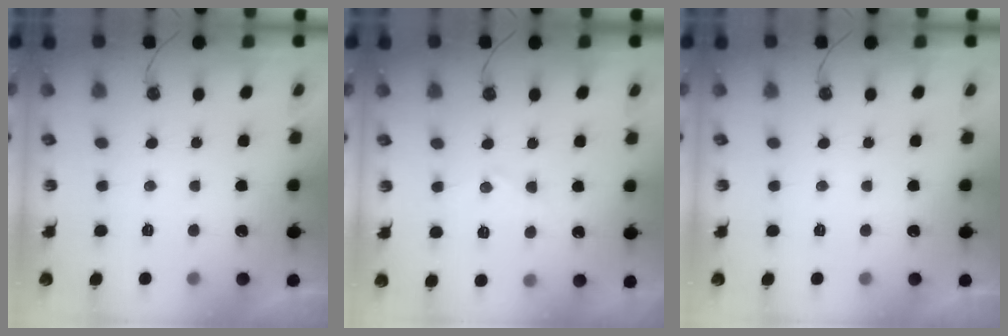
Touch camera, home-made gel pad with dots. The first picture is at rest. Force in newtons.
{"total": 7.4, "press": 7.4, "slide": 0.4}
{"total": 0.0}